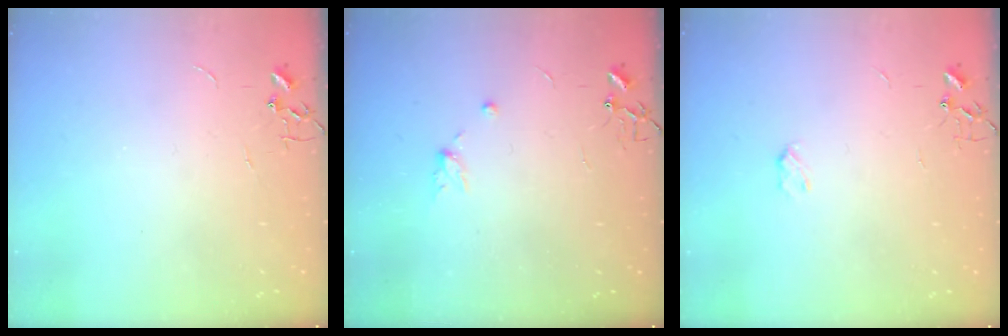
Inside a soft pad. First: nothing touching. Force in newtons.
{"total": 5.0, "press": 4.6, "slide": 1.8}
{"total": 2.8, "press": 2.8, "slide": 0.5}